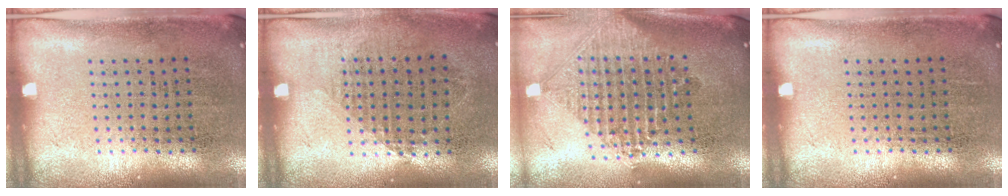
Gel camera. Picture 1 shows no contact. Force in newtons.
{"total": 0.9, "press": 0.8, "slide": 0.3}
{"total": 2.2, "press": 1.7, "slide": 1.4}
{"total": 0.0}